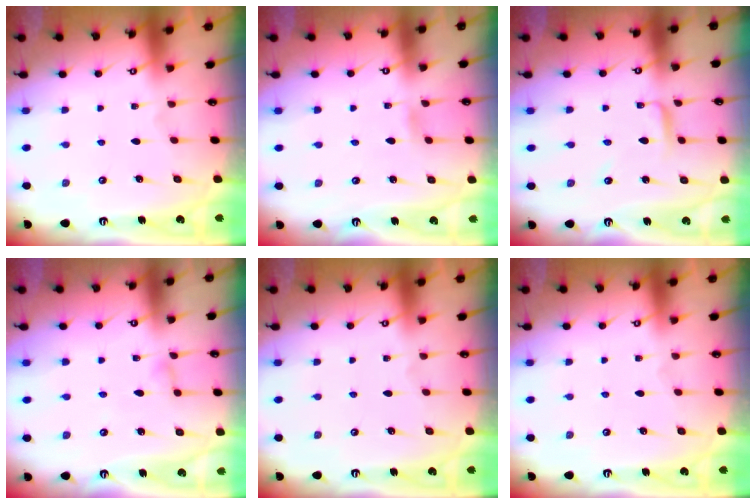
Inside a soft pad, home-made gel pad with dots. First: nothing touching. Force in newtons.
{"total": 2.0, "press": 2.0, "slide": 0.2}
{"total": 3.3, "press": 3.3, "slide": 0.2}
{"total": 2.3, "press": 2.3, "slide": 0.2}
{"total": 0.0}
{"total": 0.0}